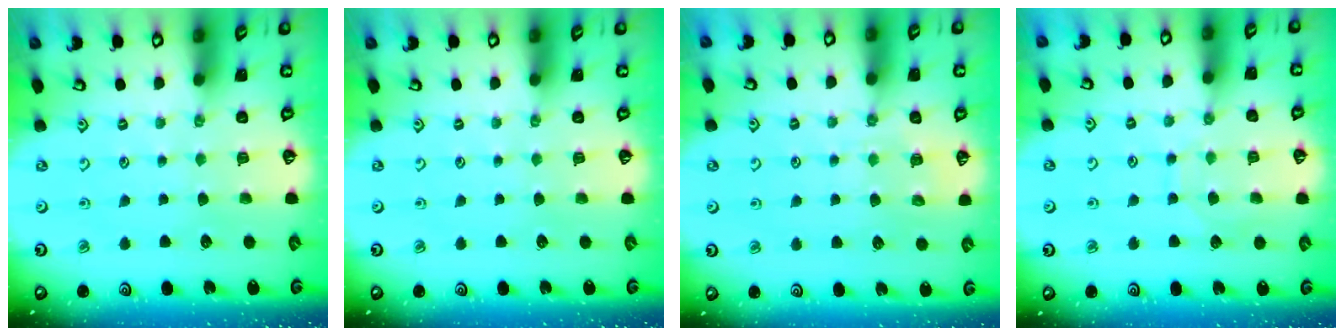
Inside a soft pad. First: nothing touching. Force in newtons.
{"total": 0.0}
{"total": 4.8, "press": 4.8, "slide": 0.7}
{"total": 7.8, "press": 7.7, "slide": 0.6}